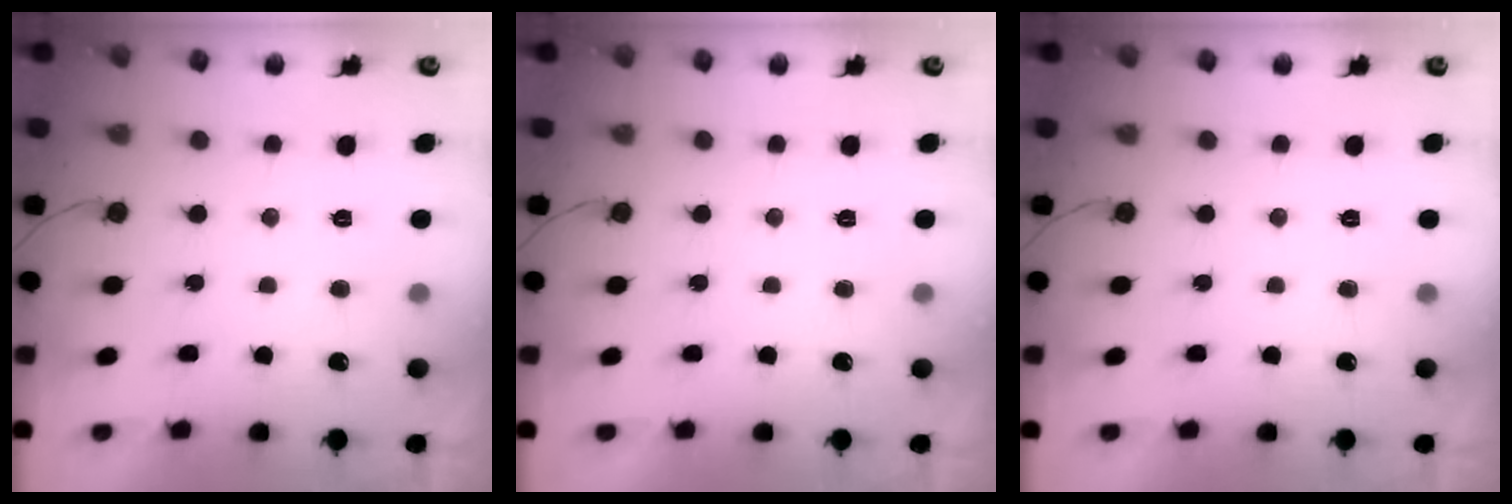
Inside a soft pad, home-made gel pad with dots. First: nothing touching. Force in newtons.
{"total": 0.0}
{"total": 0.0}